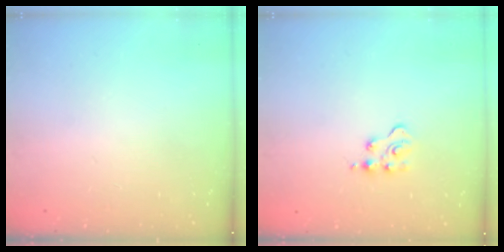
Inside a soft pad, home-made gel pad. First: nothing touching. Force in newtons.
{"total": 3.2, "press": 3.2, "slide": 0.4}